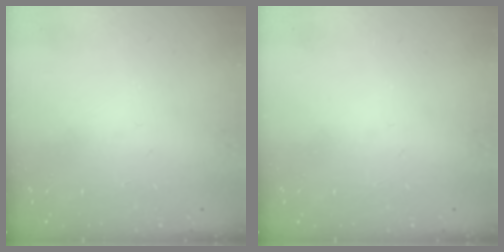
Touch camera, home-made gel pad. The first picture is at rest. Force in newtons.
{"total": 0.0}